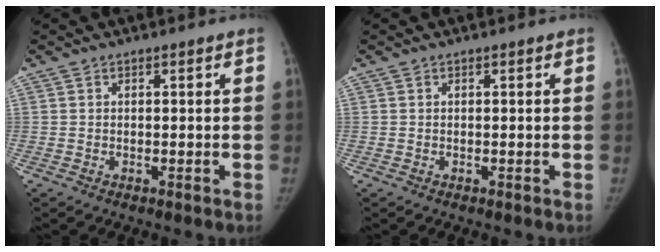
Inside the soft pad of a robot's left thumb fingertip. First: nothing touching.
{"total": 0.0}